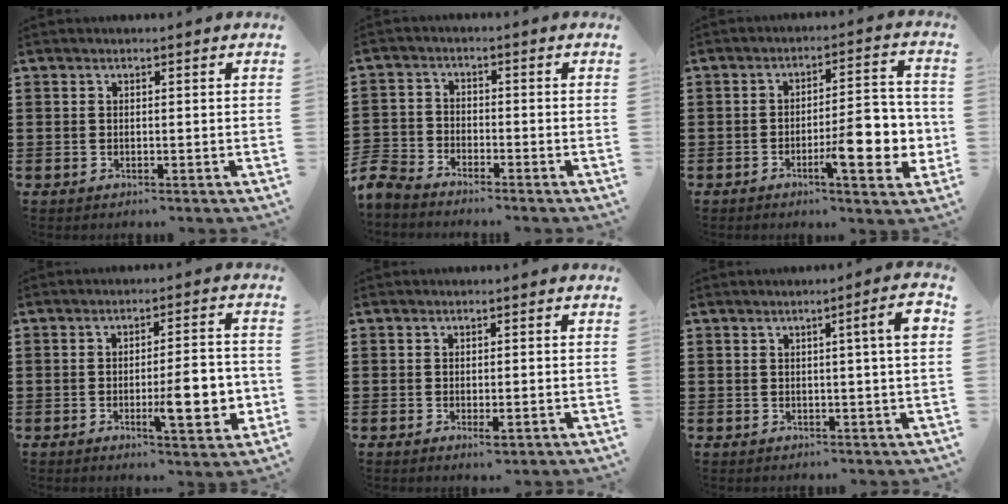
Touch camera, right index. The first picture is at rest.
{"total": 4.0, "force": [-3.9, 0.9, 0.3], "torque": [-0.038, -0.008, -0.090]}
{"total": 10.1, "force": [-3.1, 3.1, 9.1], "torque": [-0.120, -0.003, -0.050]}
{"total": 9.6, "force": [-2.4, 2.5, 8.9], "torque": [-0.116, -0.007, -0.037]}
{"total": 1.5, "force": [-0.6, 0.4, 1.4], "torque": [-0.024, -0.003, -0.009]}
{"total": 4.8, "force": [1.1, -0.1, 4.6], "torque": [-0.071, -0.009, 0.011]}